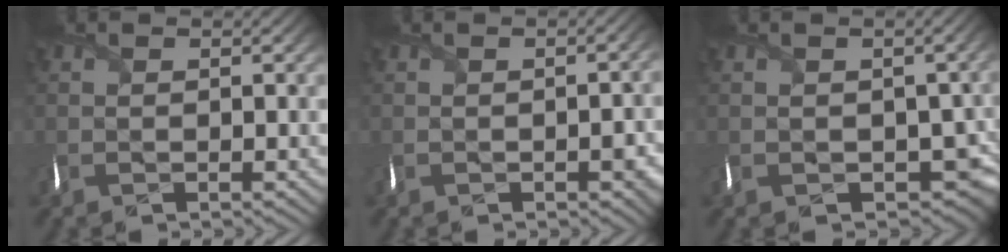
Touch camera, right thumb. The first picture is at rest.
{"total": 3.4, "force": [-1.2, 1.7, 2.7], "torque": [-0.033, -0.010, -0.010]}
{"total": 6.0, "force": [-0.7, 4.6, 3.8], "torque": [-0.067, -0.035, -0.004]}